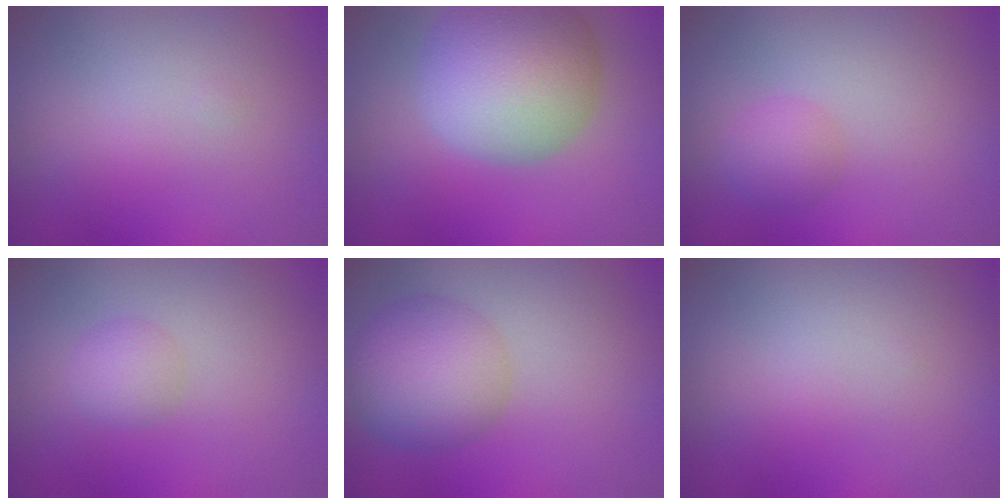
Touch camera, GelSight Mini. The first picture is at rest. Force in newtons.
{"total": 9.7, "press": 9.7, "slide": 0.6}
{"total": 1.8, "press": 1.8, "slide": 0.1}
{"total": 1.9, "press": 1.9, "slide": 0.0}
{"total": 6.0, "press": 6.0, "slide": 0.1}
{"total": 0.0}